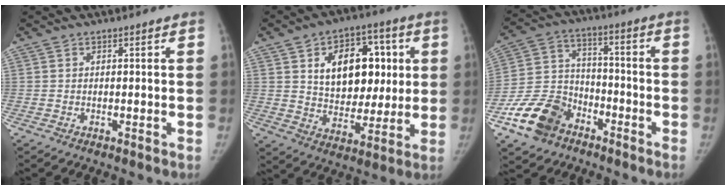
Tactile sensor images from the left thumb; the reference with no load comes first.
{"total": 16.9, "force": [4.1, 11.6, 11.5], "torque": [-0.113, -0.001, 0.070]}
{"total": 13.2, "force": [-8.1, 9.0, 5.3], "torque": [-0.081, 0.054, -0.153]}